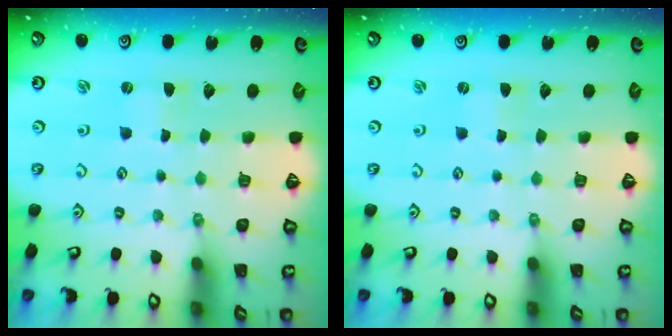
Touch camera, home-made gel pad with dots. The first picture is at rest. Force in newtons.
{"total": 0.0}